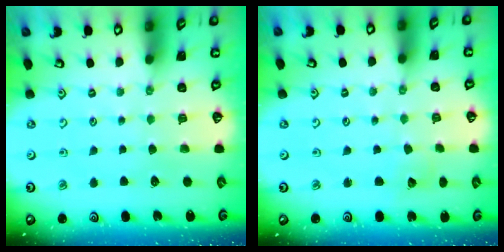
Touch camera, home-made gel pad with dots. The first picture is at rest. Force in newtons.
{"total": 3.4, "press": 3.4, "slide": 0.3}